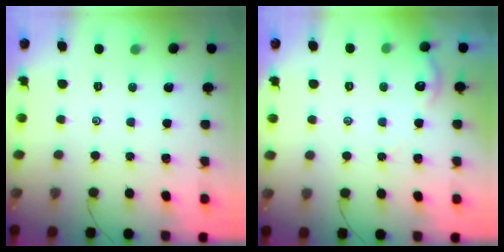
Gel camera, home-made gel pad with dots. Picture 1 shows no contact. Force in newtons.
{"total": 2.8, "press": 2.8, "slide": 0.3}